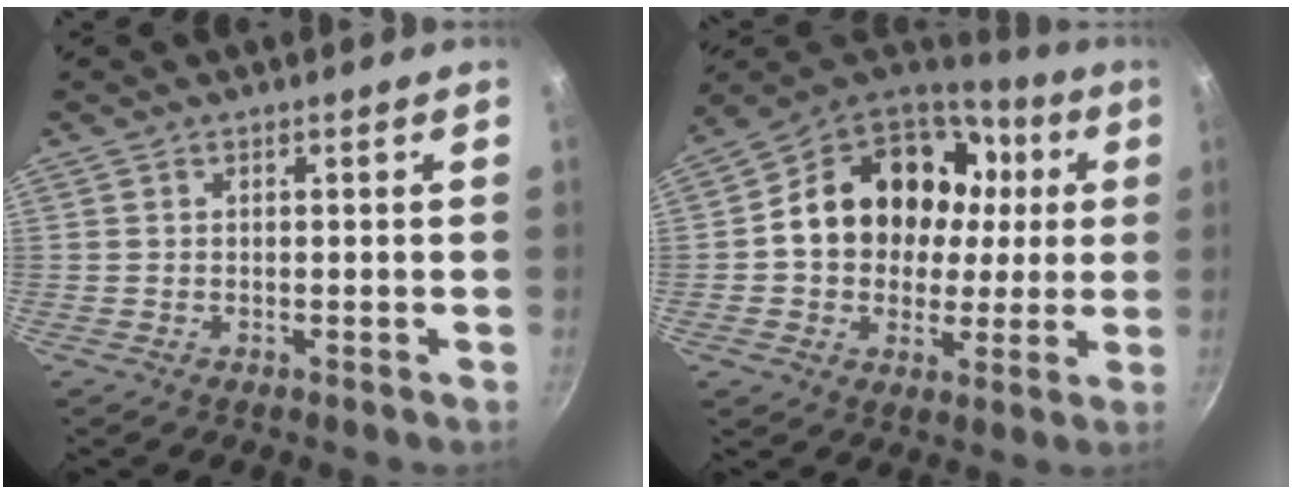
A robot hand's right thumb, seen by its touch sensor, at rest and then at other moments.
{"total": 22.0, "force": [3.6, 17.5, 12.8], "torque": [-0.192, 0.034, 0.058]}